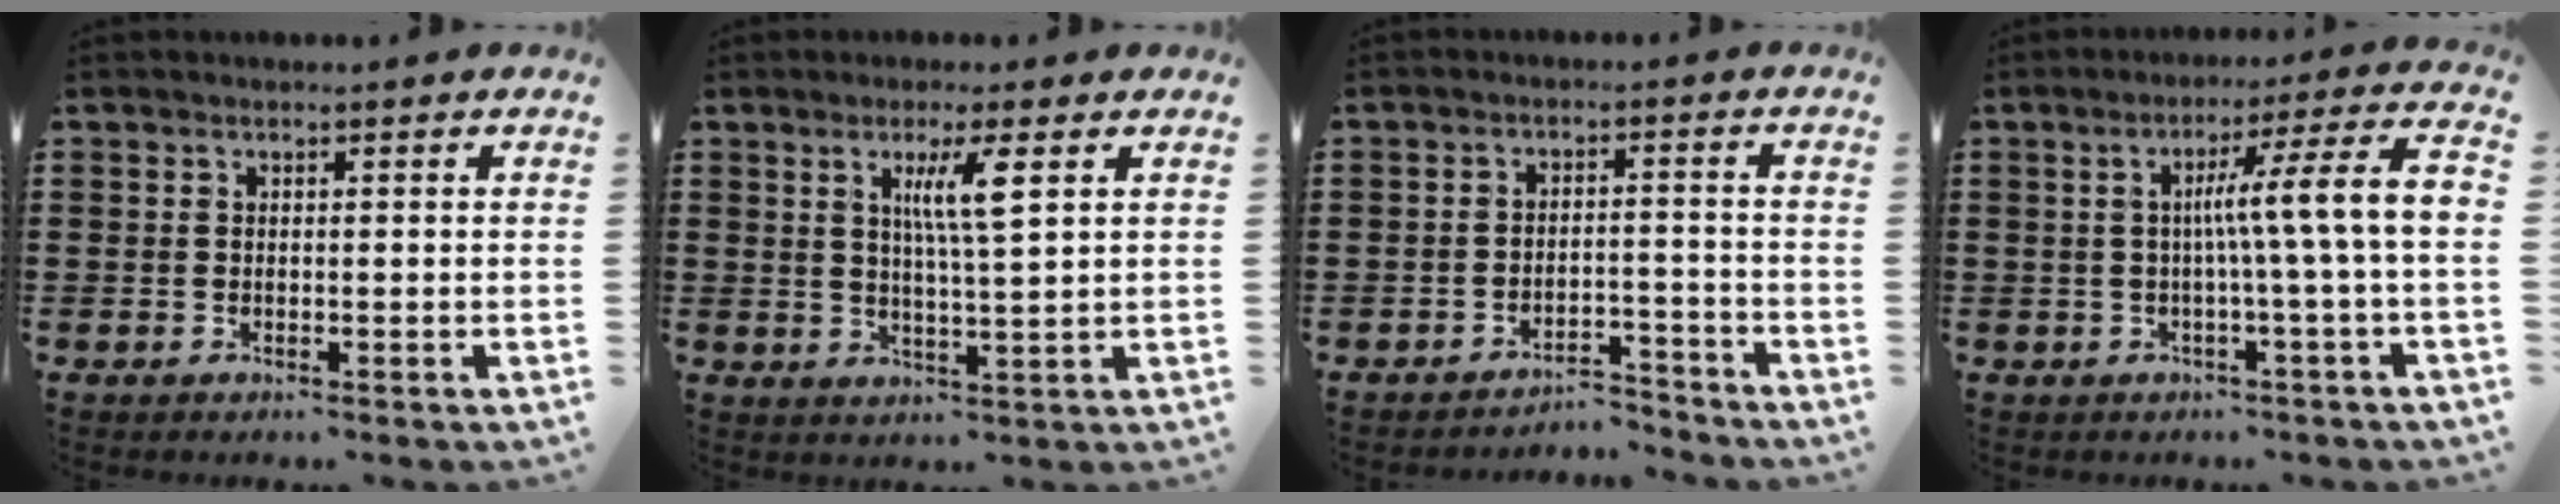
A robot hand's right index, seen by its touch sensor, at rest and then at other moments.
{"total": 5.5, "force": [2.1, 0.3, 5.1], "torque": [-0.106, 0.002, 0.031]}
{"total": 3.6, "force": [-3.6, 0.2, 0.6], "torque": [-0.016, 0.002, -0.074]}
{"total": 8.4, "force": [-0.4, -0.9, 8.3], "torque": [-0.142, -0.009, -0.018]}